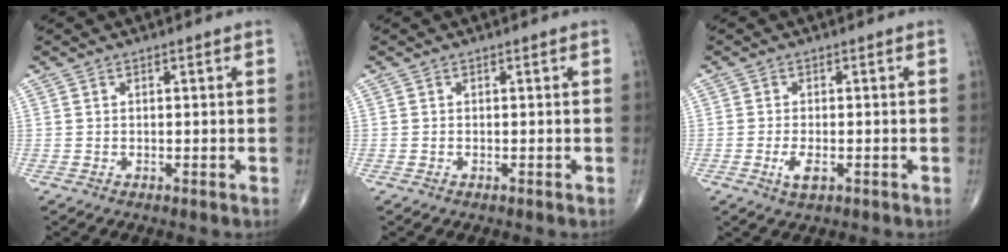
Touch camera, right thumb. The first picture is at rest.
{"total": 0.0}
{"total": 3.2, "force": [-1.2, 1.3, 2.6], "torque": [-0.053, -0.004, -0.019]}